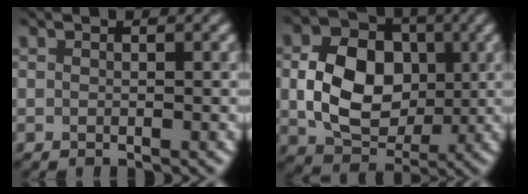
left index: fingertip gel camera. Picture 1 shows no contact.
{"total": 7.6, "force": [0.2, 5.8, 4.8], "torque": [-0.090, -0.004, 0.009]}